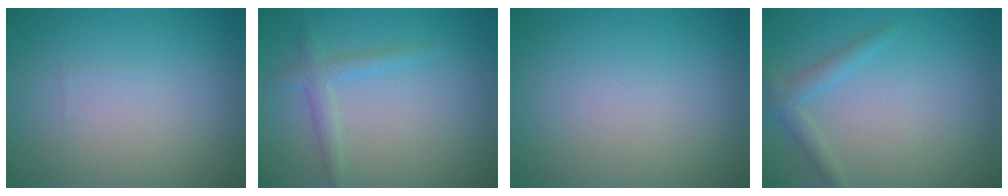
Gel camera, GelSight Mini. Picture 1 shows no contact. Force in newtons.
{"total": 1.8, "press": 1.8, "slide": 0.0}
{"total": 0.0}
{"total": 1.7, "press": 1.7, "slide": 0.1}